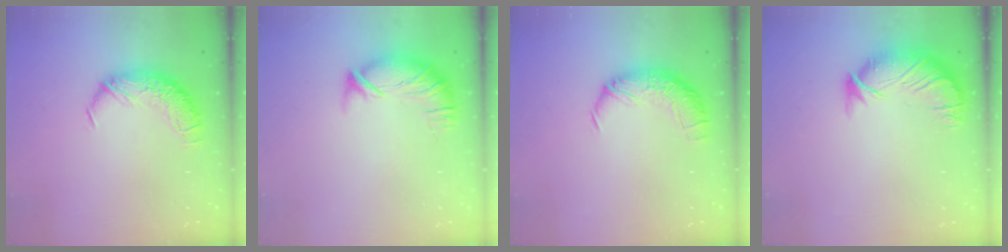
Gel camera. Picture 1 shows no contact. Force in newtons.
{"total": 3.2, "press": 2.8, "slide": 1.6}
{"total": 2.3, "press": 1.0, "slide": 2.1}
{"total": 4.0, "press": 3.5, "slide": 1.9}